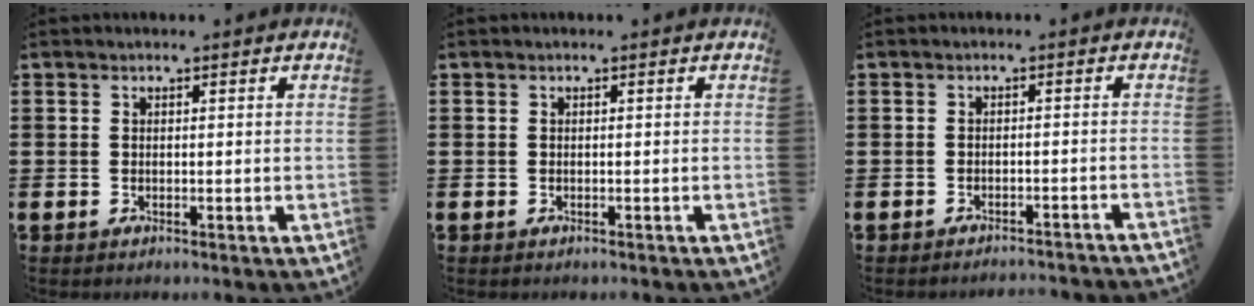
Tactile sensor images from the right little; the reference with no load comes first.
{"total": 0.0}
{"total": 1.5, "force": [-1.5, -0.2, 0.0], "torque": [-0.002, 0.005, -0.031]}